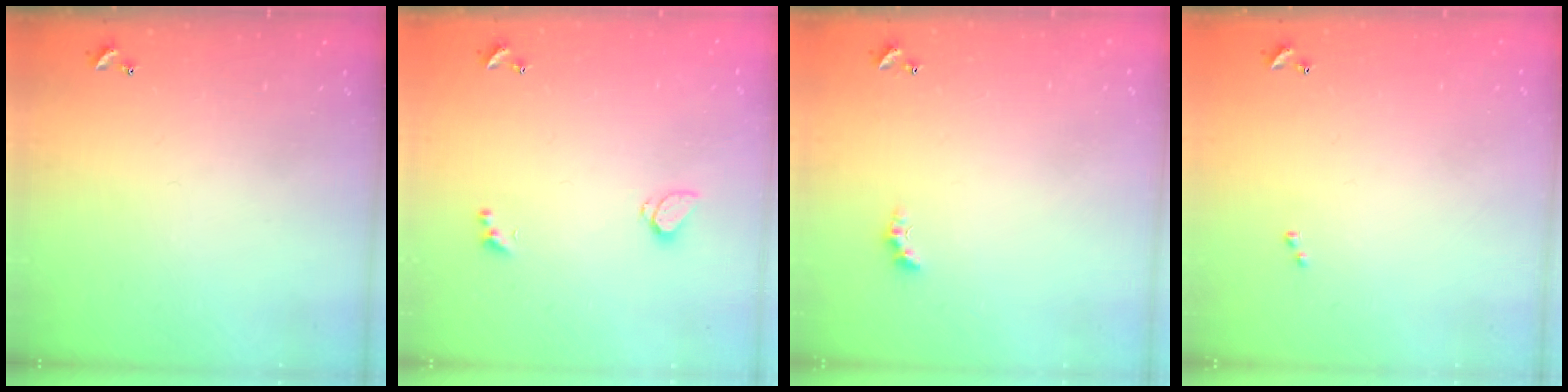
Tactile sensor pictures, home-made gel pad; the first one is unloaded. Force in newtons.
{"total": 1.4, "press": 1.2, "slide": 0.6}
{"total": 0.8, "press": 0.6, "slide": 0.6}
{"total": 0.5, "press": 0.3, "slide": 0.4}